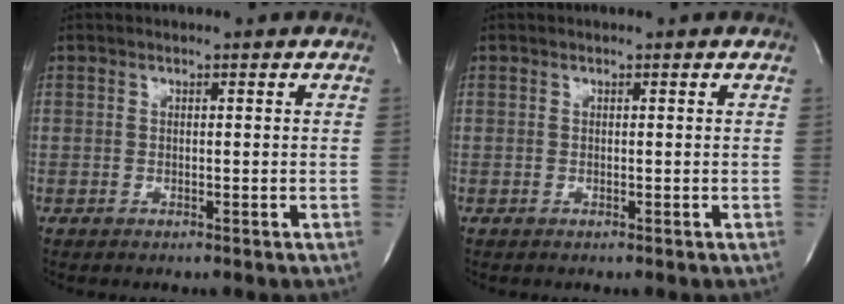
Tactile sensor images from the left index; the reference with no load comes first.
{"total": 0.0}